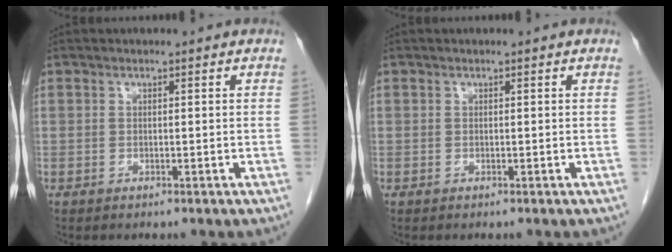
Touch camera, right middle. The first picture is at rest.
{"total": 0.0}